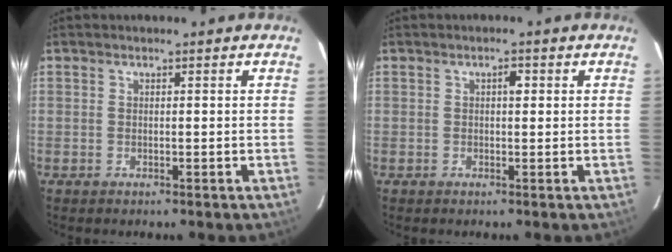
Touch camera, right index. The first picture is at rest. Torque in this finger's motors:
{"motor_torque": [0.00, 0.02, -0.01, 0.03]}